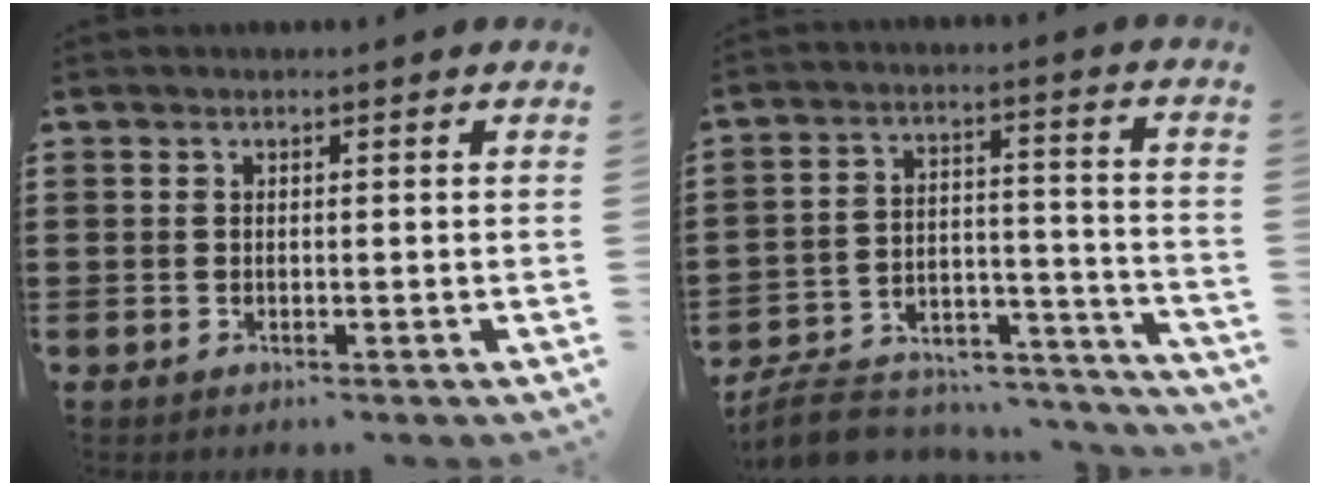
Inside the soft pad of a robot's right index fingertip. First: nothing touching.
{"total": 8.2, "force": [-7.4, 2.7, 2.5], "torque": [-0.042, 0.021, -0.140]}